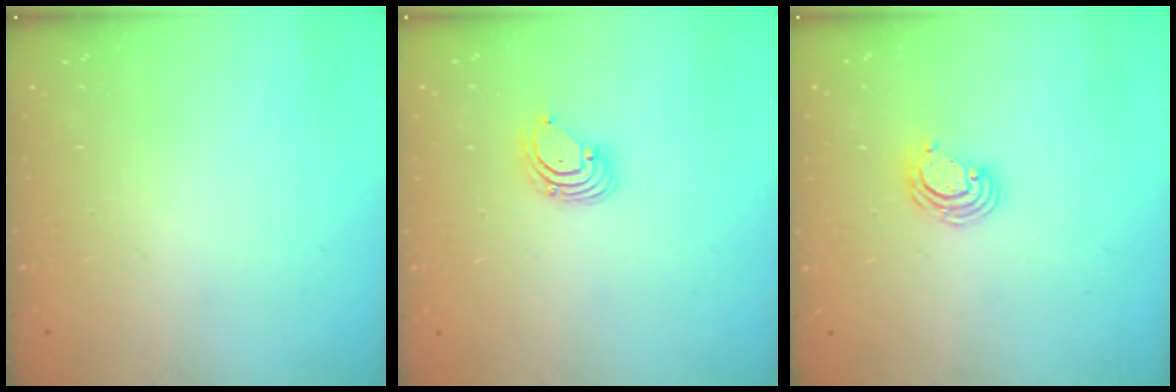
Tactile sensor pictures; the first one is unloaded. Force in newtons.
{"total": 2.7, "press": 2.7, "slide": 0.3}
{"total": 5.5, "press": 5.5, "slide": 0.2}